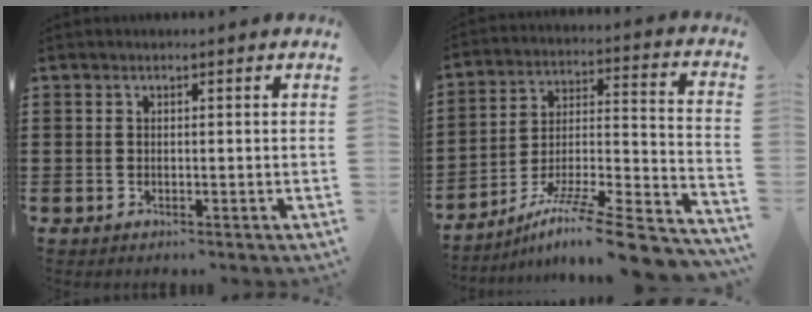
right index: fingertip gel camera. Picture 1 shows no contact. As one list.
[{"total": 10.4, "force": [-7.7, 0.0, 6.9], "torque": [-0.114, -0.006, -0.150]}]